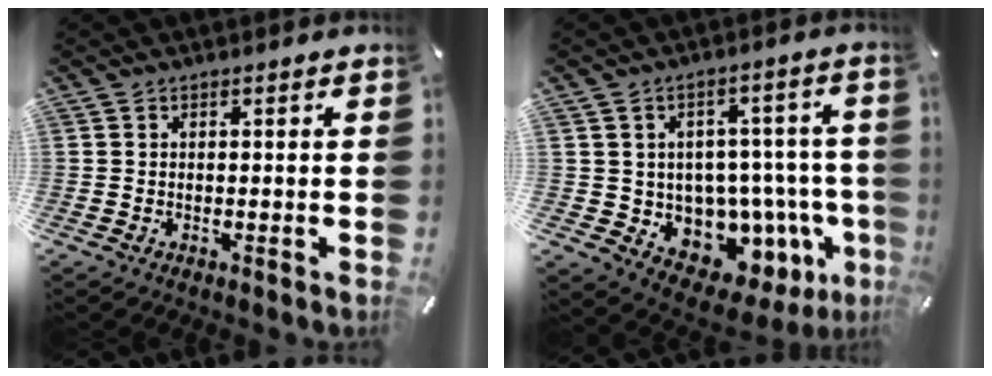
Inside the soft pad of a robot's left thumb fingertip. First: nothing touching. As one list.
[{"total": 10.2, "force": [-2.9, 8.7, 4.6], "torque": [-0.056, -0.009, -0.029]}]